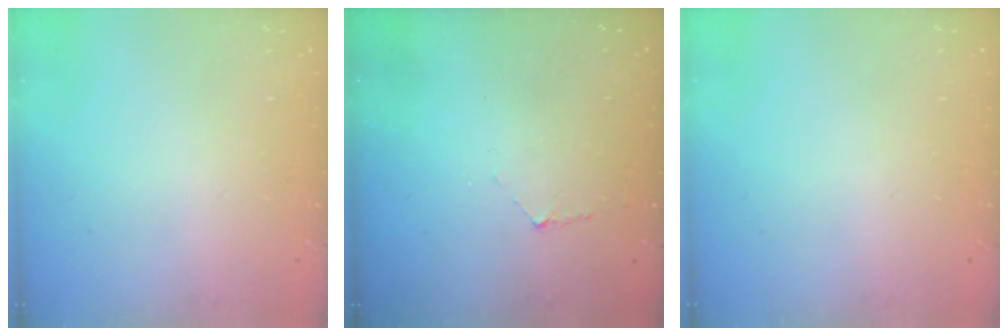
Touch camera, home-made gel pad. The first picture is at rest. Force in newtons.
{"total": 3.8, "press": 3.8, "slide": 0.4}
{"total": 0.0}